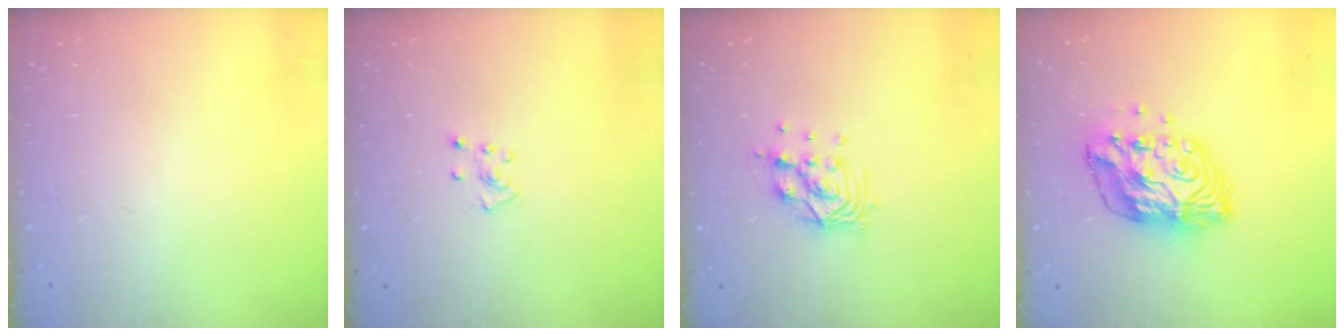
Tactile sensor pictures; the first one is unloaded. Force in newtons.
{"total": 4.0, "press": 4.0, "slide": 0.4}
{"total": 9.3, "press": 9.3, "slide": 0.9}
{"total": 13.2, "press": 13.2, "slide": 1.1}